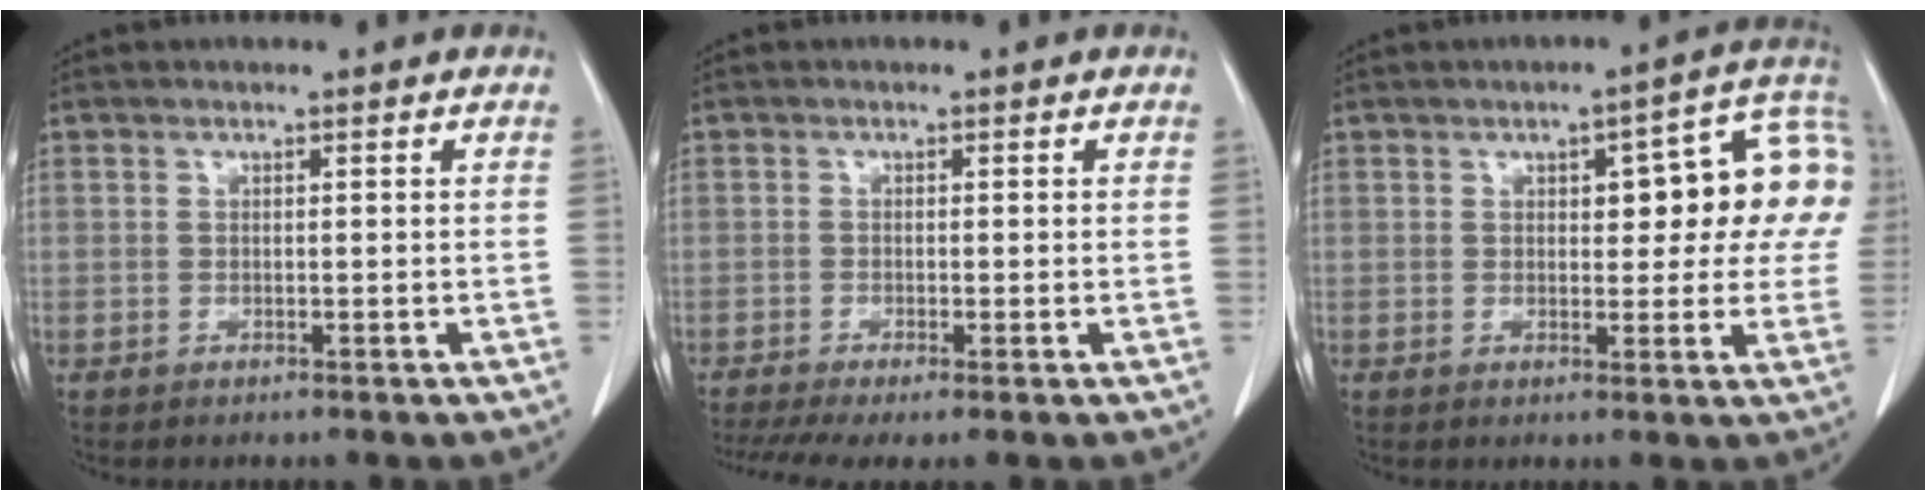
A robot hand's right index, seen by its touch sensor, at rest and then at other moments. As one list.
[{"total": 5.9, "force": [-3.7, 1.2, 4.4], "torque": [-0.080, -0.011, -0.067]}, {"total": 12.6, "force": [2.8, 4.6, 11.4], "torque": [-0.128, 0.035, 0.030]}]